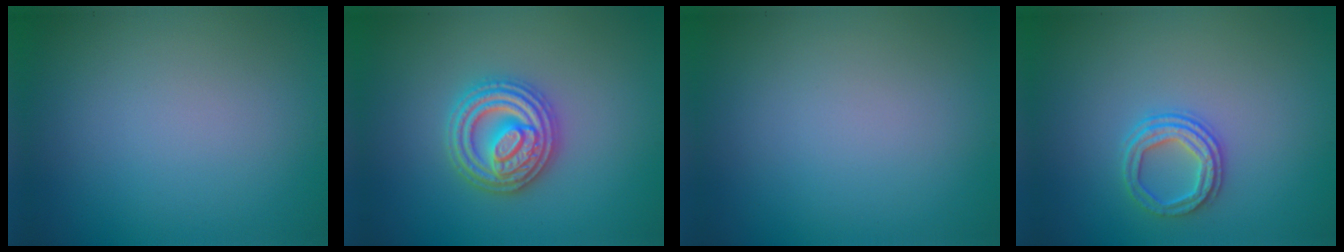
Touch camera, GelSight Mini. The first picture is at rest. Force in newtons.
{"total": 4.9, "press": 4.8, "slide": 0.7}
{"total": 0.0}
{"total": 2.7, "press": 2.4, "slide": 1.2}